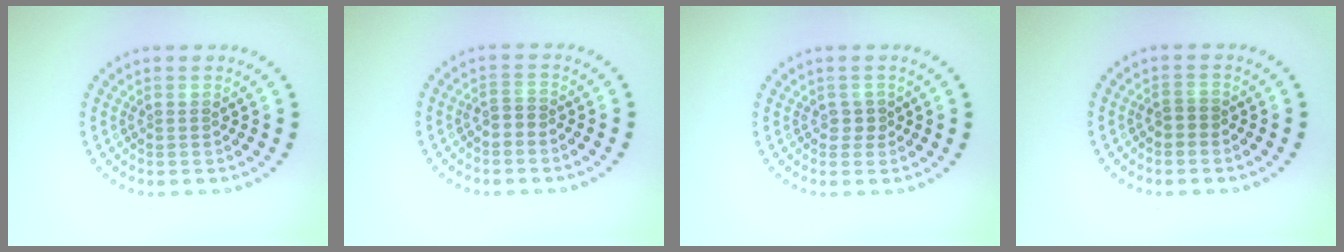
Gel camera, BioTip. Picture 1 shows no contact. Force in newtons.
{"total": 1.2, "press": 1.0, "slide": 0.7}
{"total": 1.2, "press": 1.0, "slide": 0.6}
{"total": 1.1, "press": 1.0, "slide": 0.3}